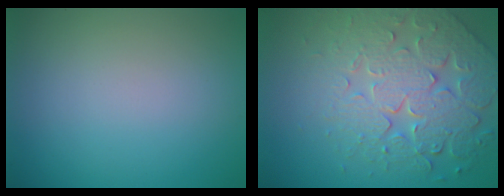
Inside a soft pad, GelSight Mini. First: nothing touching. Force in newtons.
{"total": 6.9, "press": 5.7, "slide": 3.9}